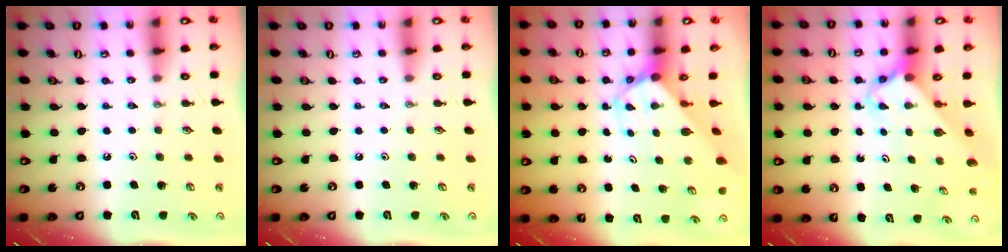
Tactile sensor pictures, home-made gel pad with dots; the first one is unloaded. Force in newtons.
{"total": 0.0}
{"total": 4.7, "press": 4.6, "slide": 0.4}
{"total": 2.5, "press": 2.5, "slide": 0.2}